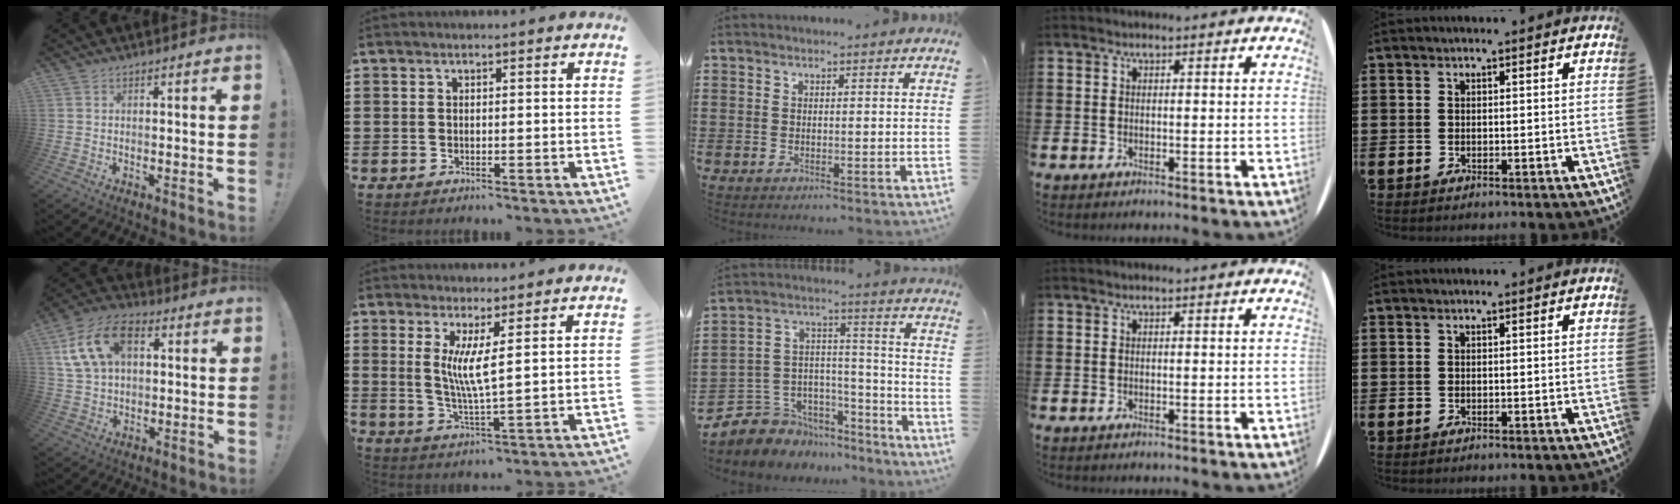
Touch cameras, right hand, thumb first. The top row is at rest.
{"thumb": {"total": 15.4, "force": [5.3, 10.3, 10.1], "torque": [-0.186, -0.005, 0.103]}, "index": {"total": 5.3, "force": [1.9, 0.1, 5.0], "torque": [-0.102, -0.008, 0.032]}, "middle": {"total": 6.6, "force": [-4.6, 4.6, -0.4], "torque": [-0.018, 0.002, -0.087]}}